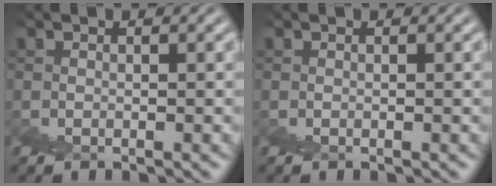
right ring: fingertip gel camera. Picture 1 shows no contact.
{"total": 0.0}